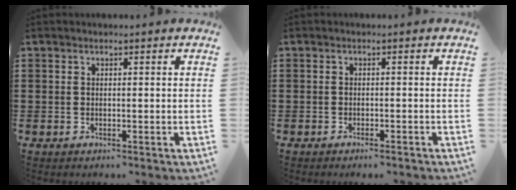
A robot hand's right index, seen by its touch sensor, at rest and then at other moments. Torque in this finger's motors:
{"motor_torque": [0.10, -0.10, 0.07, 0.03]}